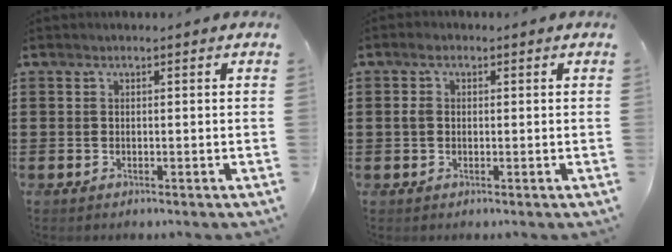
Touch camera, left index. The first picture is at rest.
{"total": 2.4, "force": [0.5, 1.6, 1.7], "torque": [-0.038, 0.010, 0.007]}